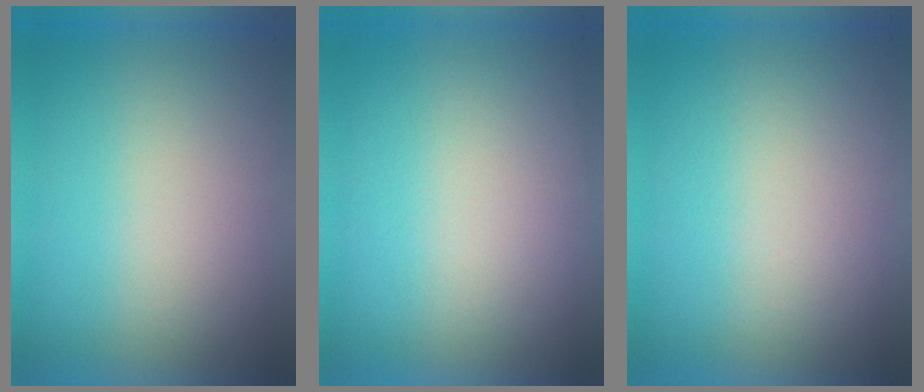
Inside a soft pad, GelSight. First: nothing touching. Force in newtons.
{"total": 2.6}
{"total": 4.1}